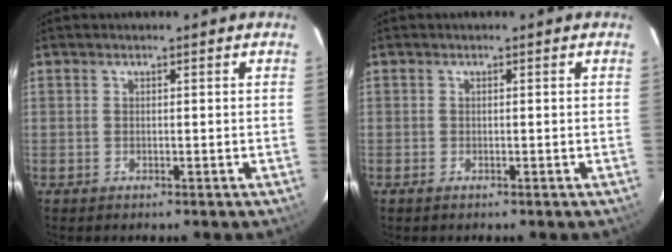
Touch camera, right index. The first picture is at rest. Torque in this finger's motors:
{"motor_torque": [0.23, -0.13, 0.12, 0.01]}